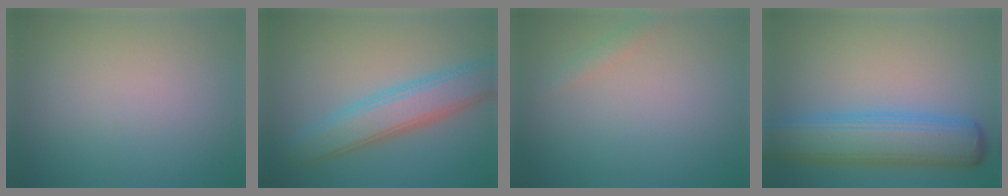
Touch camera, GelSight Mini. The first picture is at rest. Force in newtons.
{"total": 5.2, "press": 5.2, "slide": 0.1}
{"total": 1.0, "press": 1.0, "slide": 0.0}
{"total": 8.9, "press": 8.9, "slide": 0.3}